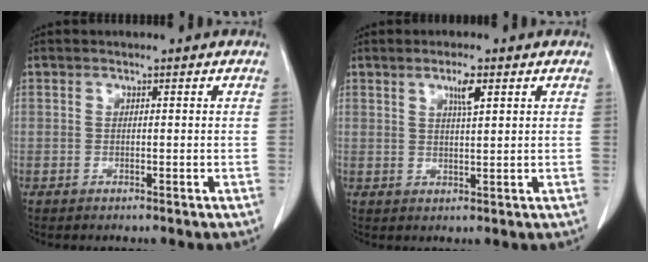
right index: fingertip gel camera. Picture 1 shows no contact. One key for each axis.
{"total": 3.1, "fx": 1.6, "fy": 0.3, "fz": 2.7, "tx": -0.048, "ty": -0.002, "tz": 0.026}